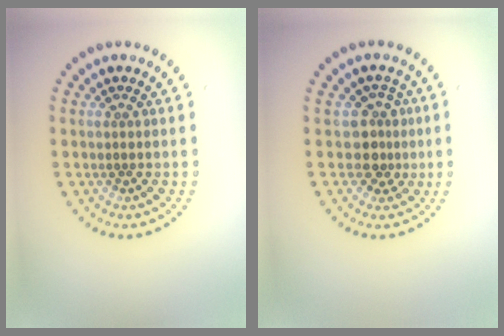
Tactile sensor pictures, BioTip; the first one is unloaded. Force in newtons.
{"total": 2.5, "press": 1.9, "slide": 1.7}